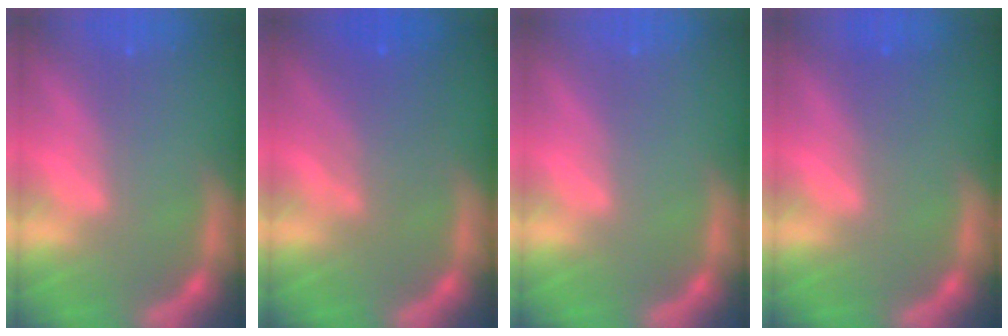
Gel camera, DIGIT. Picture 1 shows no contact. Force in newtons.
{"total": 4.1}
{"total": 0.0}
{"total": 1.5}